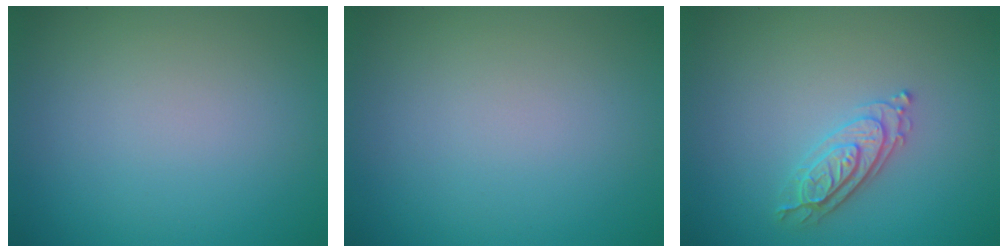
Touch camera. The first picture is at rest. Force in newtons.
{"total": 0.0}
{"total": 2.4, "press": 2.3, "slide": 0.7}